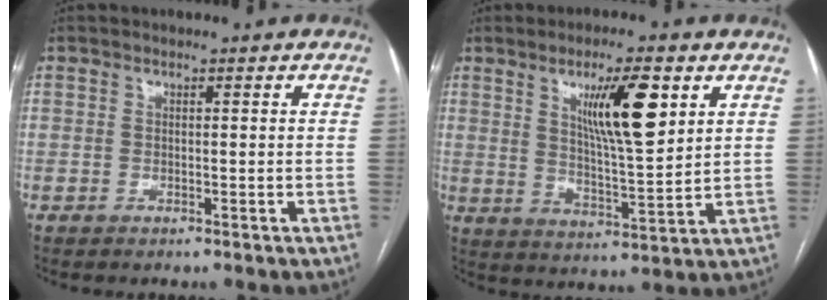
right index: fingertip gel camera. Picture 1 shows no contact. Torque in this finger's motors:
{"motor_torque": [0.74, 0.55, 0.33, 0.13]}